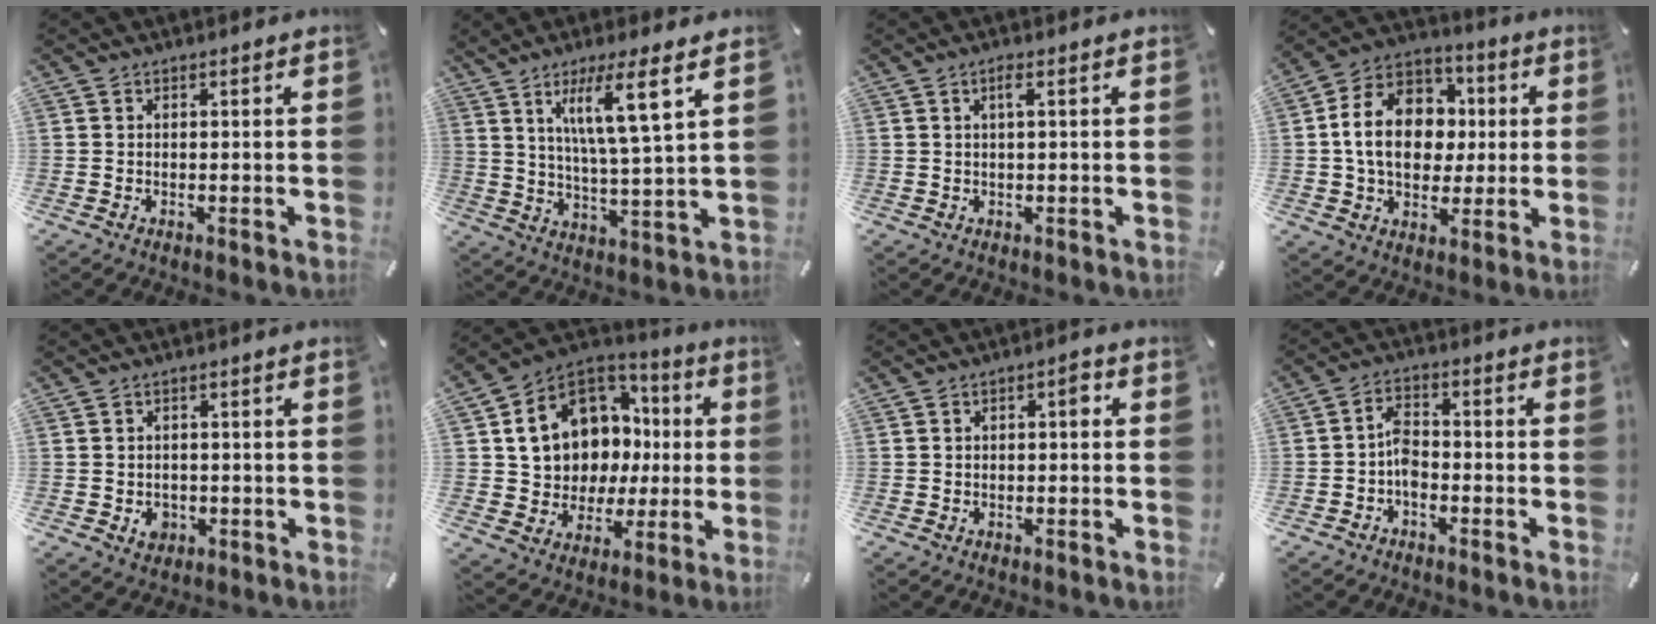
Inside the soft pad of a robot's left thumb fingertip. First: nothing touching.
{"total": 11.7, "force": [6.4, 0.8, 9.8], "torque": [-0.180, -0.019, 0.099]}
{"total": 2.1, "force": [0.5, 0.2, 2.1], "torque": [-0.042, 0.002, 0.007]}
{"total": 15.5, "force": [0.5, 12.6, 9.0], "torque": [-0.173, 0.014, 0.011]}
{"total": 3.7, "force": [-1.0, 3.2, 1.5], "torque": [-0.009, 0.000, -0.018]}
{"total": 12.9, "force": [4.2, 11.2, 5.0], "torque": [-0.106, -0.047, 0.095]}
{"total": 2.9, "force": [-0.1, 1.4, 2.5], "torque": [-0.041, 0.012, -0.008]}
{"total": 5.2, "force": [-2.0, 3.3, 3.6], "torque": [-0.073, 0.014, -0.038]}